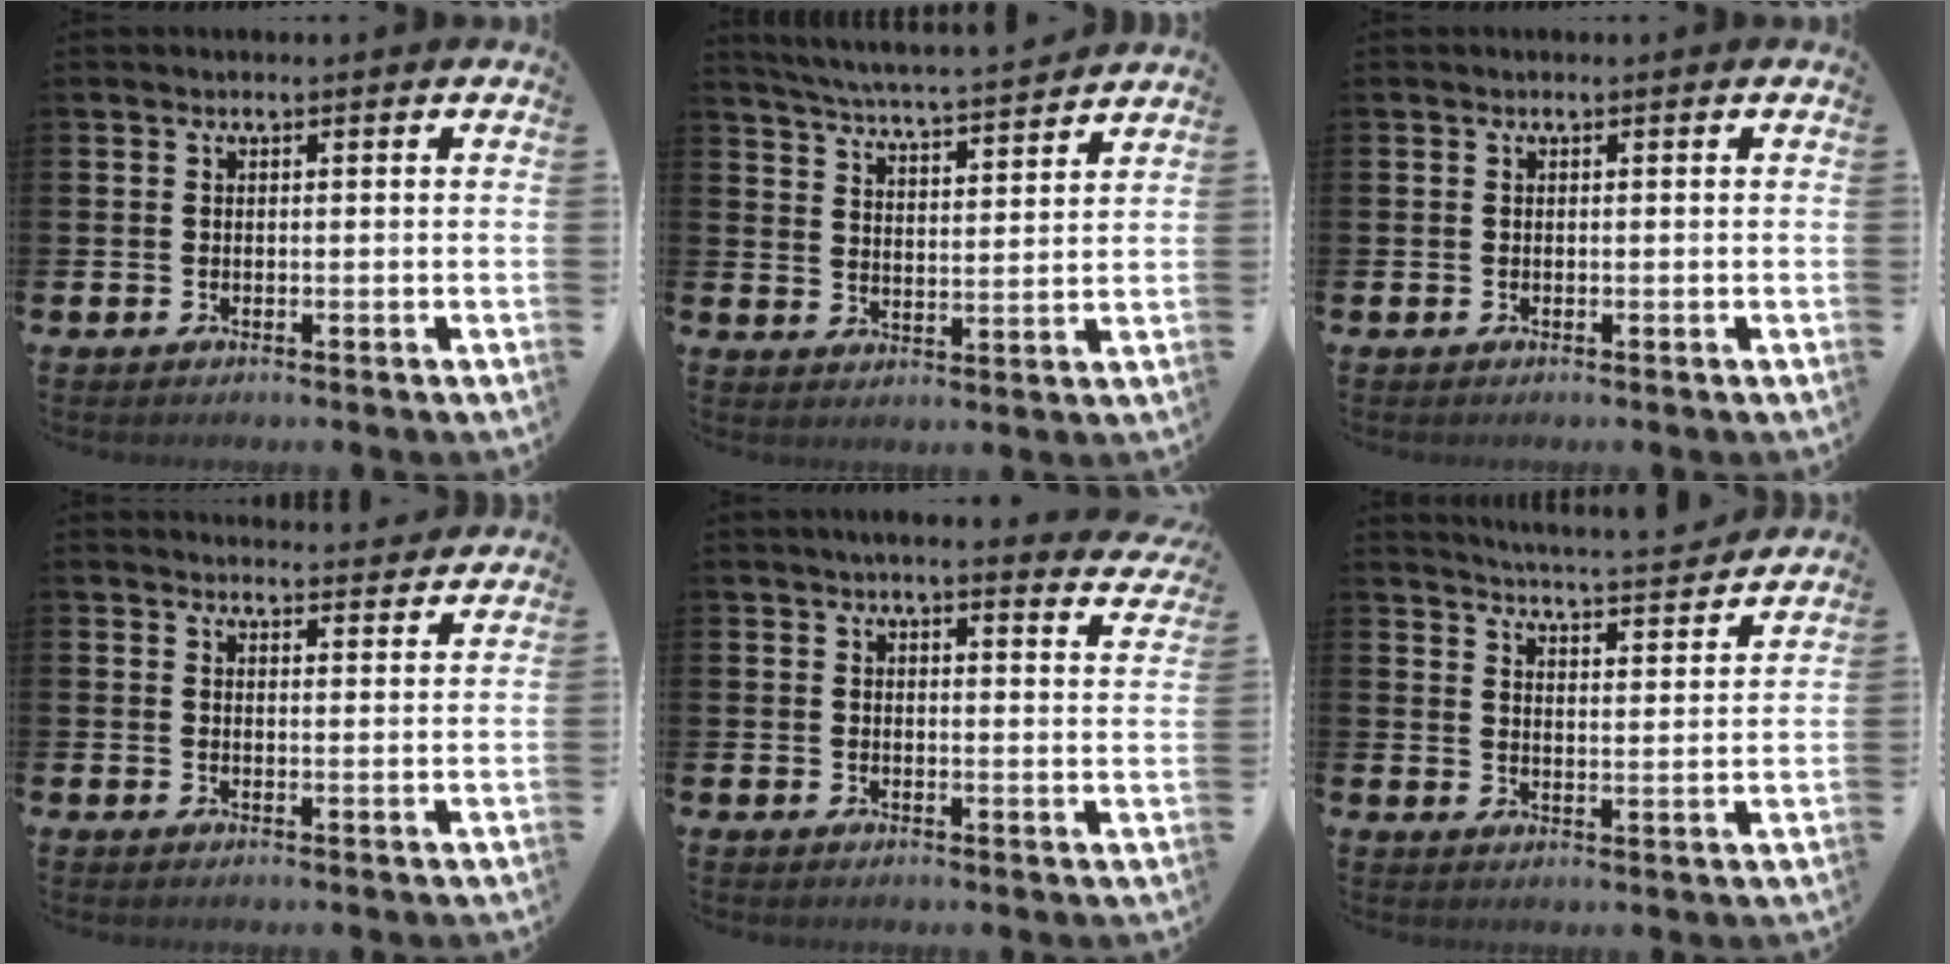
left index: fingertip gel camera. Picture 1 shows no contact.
{"total": 5.3, "force": [5.2, -0.3, 1.0], "torque": [-0.045, -0.044, 0.089]}
{"total": 0.0}
{"total": 3.2, "force": [3.2, 0.2, -0.1], "torque": [0.004, -0.022, 0.055]}
{"total": 3.8, "force": [3.7, 0.1, 1.0], "torque": [-0.014, -0.022, 0.062]}
{"total": 5.0, "force": [4.9, -0.4, 0.5], "torque": [-0.026, -0.042, 0.082]}